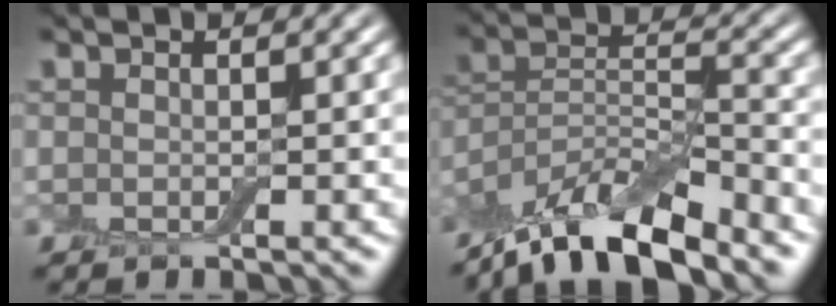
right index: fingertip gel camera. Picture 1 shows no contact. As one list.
[{"total": 9.8, "force": [-7.9, 2.7, 5.1], "torque": [-0.088, 0.002, -0.152]}]